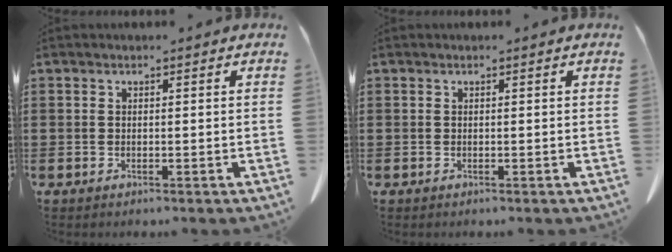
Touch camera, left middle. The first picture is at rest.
{"total": 0.0}